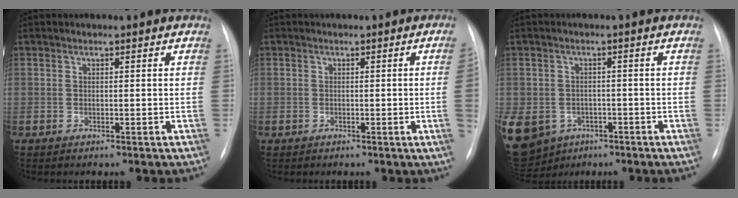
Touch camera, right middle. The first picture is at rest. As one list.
[{"total": 2.6, "force": [-0.2, -0.8, 2.5], "torque": [-0.033, -0.004, 0.000]}, {"total": 20.5, "force": [-9.3, 16.3, 8.1], "torque": [-0.287, -0.013, -0.128]}]